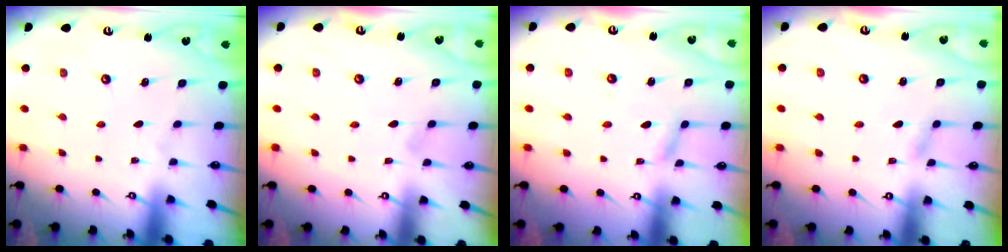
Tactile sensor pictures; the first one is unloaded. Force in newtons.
{"total": 2.5, "press": 2.5, "slide": 0.4}
{"total": 2.6, "press": 2.6, "slide": 0.2}
{"total": 2.0, "press": 2.0, "slide": 0.2}